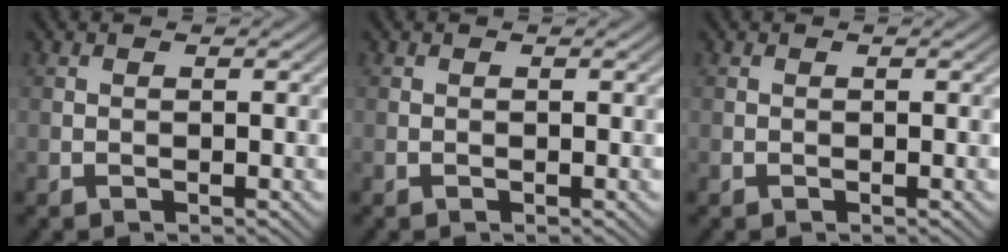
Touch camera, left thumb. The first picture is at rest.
{"total": 0.0}
{"total": 0.0}